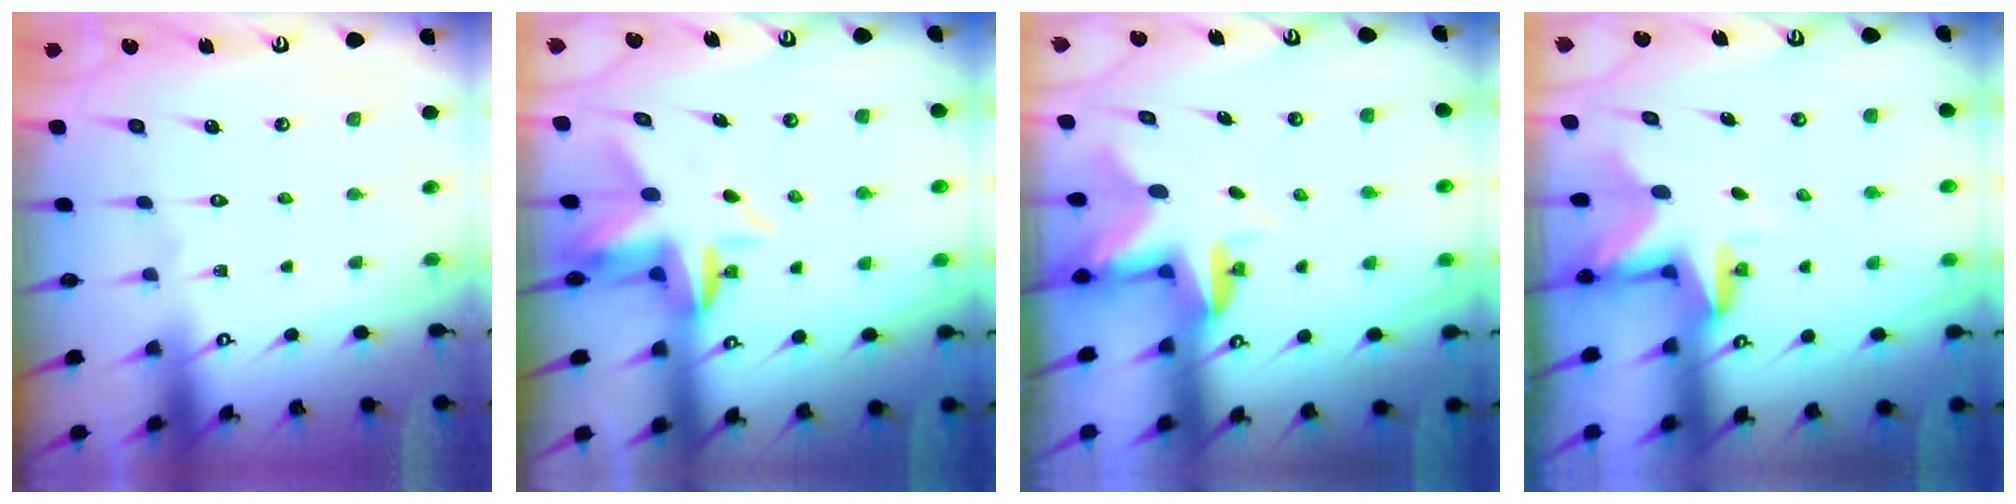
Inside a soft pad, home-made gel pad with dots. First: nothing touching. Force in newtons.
{"total": 4.8, "press": 4.7, "slide": 1.0}
{"total": 3.3, "press": 3.3, "slide": 0.1}
{"total": 3.0, "press": 3.0, "slide": 0.1}